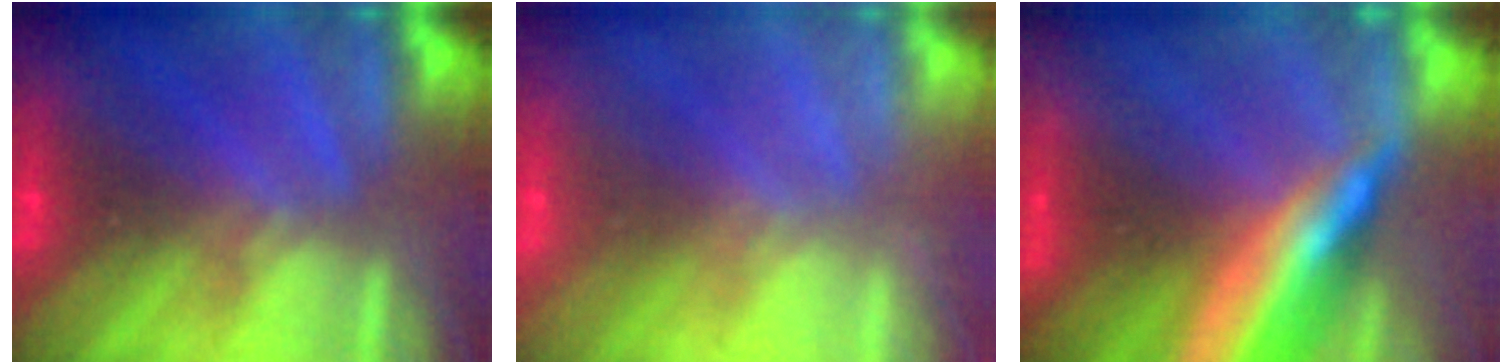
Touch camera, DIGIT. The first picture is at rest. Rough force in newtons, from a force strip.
{"total": 2.4}
{"total": 9.0}